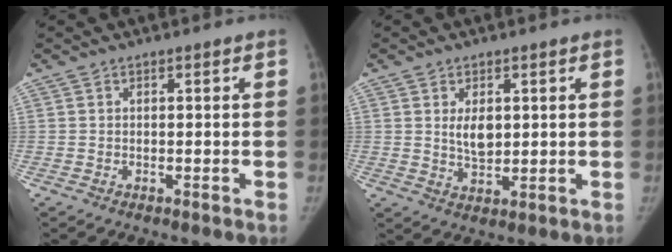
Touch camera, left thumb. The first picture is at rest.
{"total": 5.0, "force": [1.2, 3.0, 3.8], "torque": [-0.048, -0.018, 0.024]}